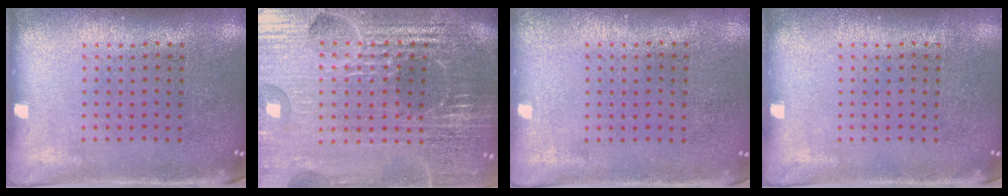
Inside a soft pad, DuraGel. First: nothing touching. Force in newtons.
{"total": 6.5, "press": 5.7, "slide": 3.0}
{"total": 0.0}
{"total": 0.0}